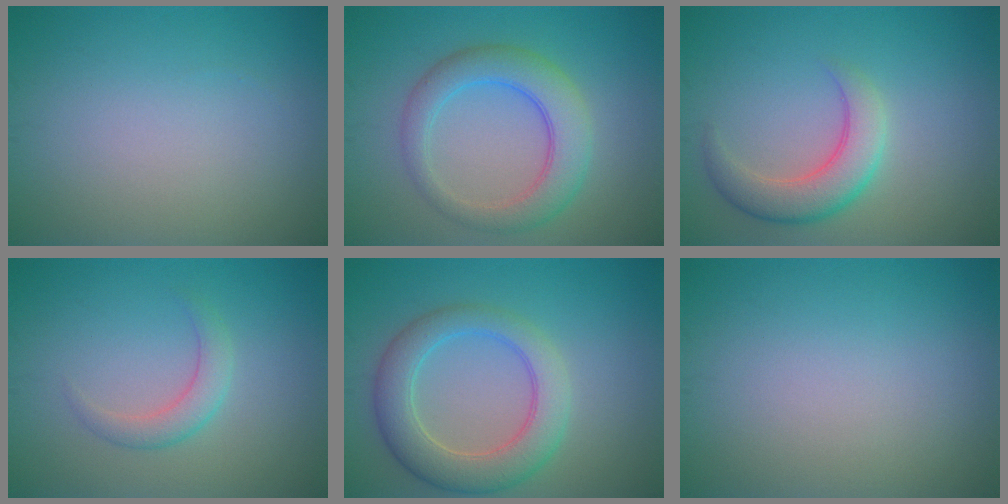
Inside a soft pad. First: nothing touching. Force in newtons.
{"total": 5.1, "press": 5.1, "slide": 0.3}
{"total": 4.3, "press": 4.3, "slide": 0.3}
{"total": 2.2, "press": 2.2, "slide": 0.0}
{"total": 5.7, "press": 5.7, "slide": 0.2}
{"total": 0.0}